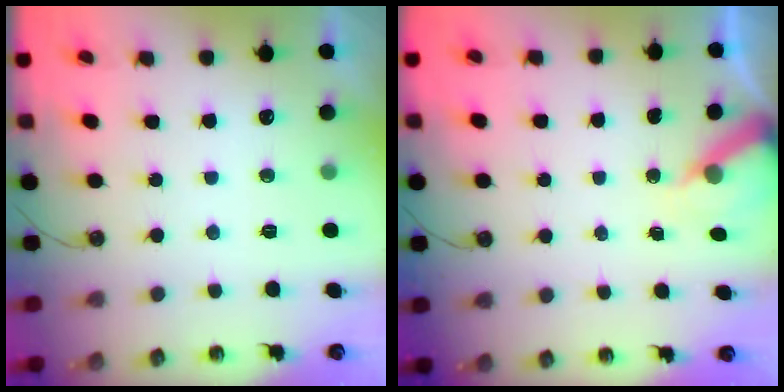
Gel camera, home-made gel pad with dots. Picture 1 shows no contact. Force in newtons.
{"total": 6.8, "press": 6.8, "slide": 0.6}